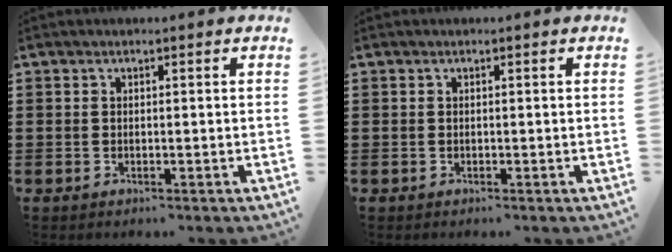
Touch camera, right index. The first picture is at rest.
{"total": 0.0}